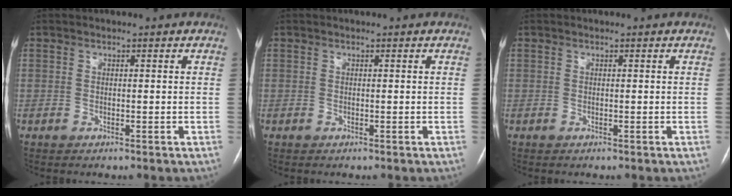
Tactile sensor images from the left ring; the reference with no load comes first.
{"total": 0.0}
{"total": 0.0}